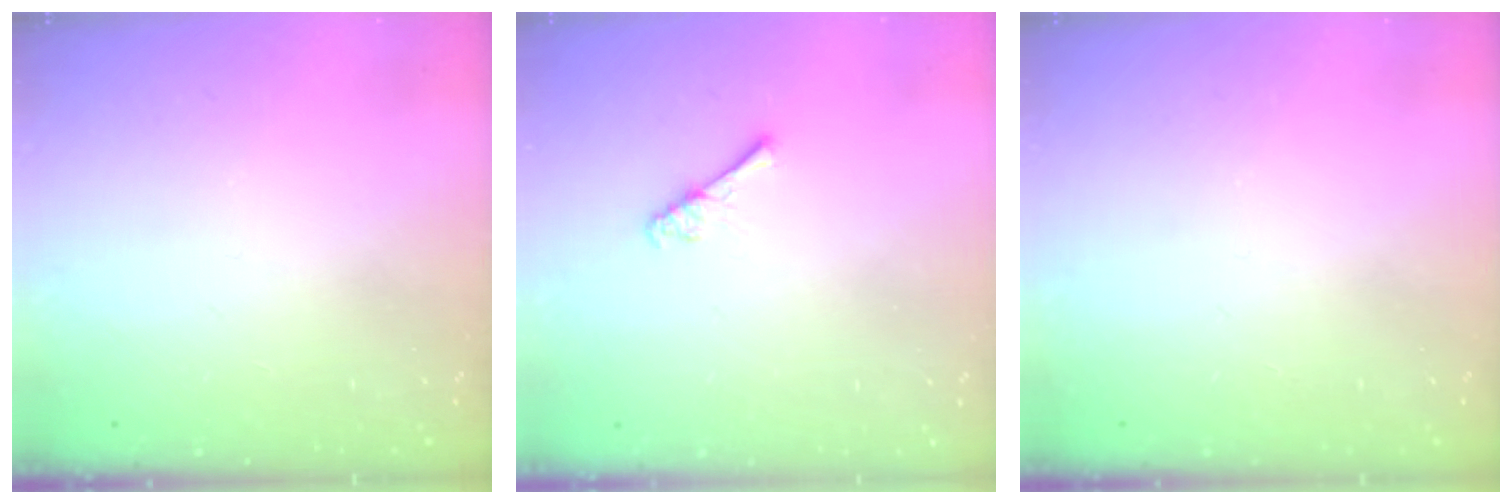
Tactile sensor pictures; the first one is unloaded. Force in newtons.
{"total": 3.2, "press": 3.1, "slide": 0.5}
{"total": 0.0}